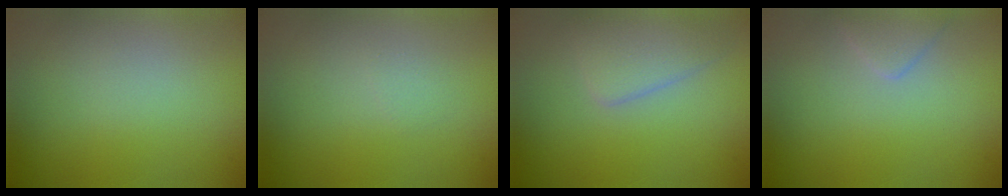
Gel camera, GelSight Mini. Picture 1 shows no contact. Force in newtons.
{"total": 0.6, "press": 0.6, "slide": 0.0}
{"total": 2.8, "press": 2.8, "slide": 0.2}
{"total": 1.4, "press": 1.4, "slide": 0.1}